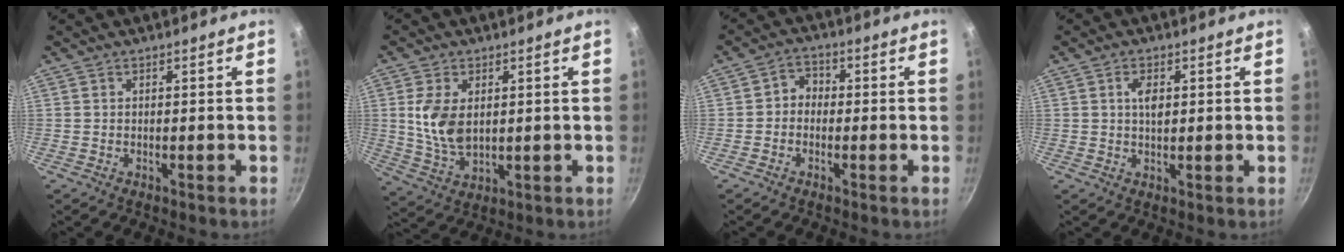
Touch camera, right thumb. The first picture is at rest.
{"total": 8.9, "force": [1.5, 5.4, 6.9], "torque": [-0.137, -0.017, 0.036]}
{"total": 3.5, "force": [-0.6, 3.0, 1.7], "torque": [-0.010, 0.016, -0.022]}
{"total": 3.3, "force": [0.8, 1.8, 2.7], "torque": [-0.038, 0.000, 0.013]}